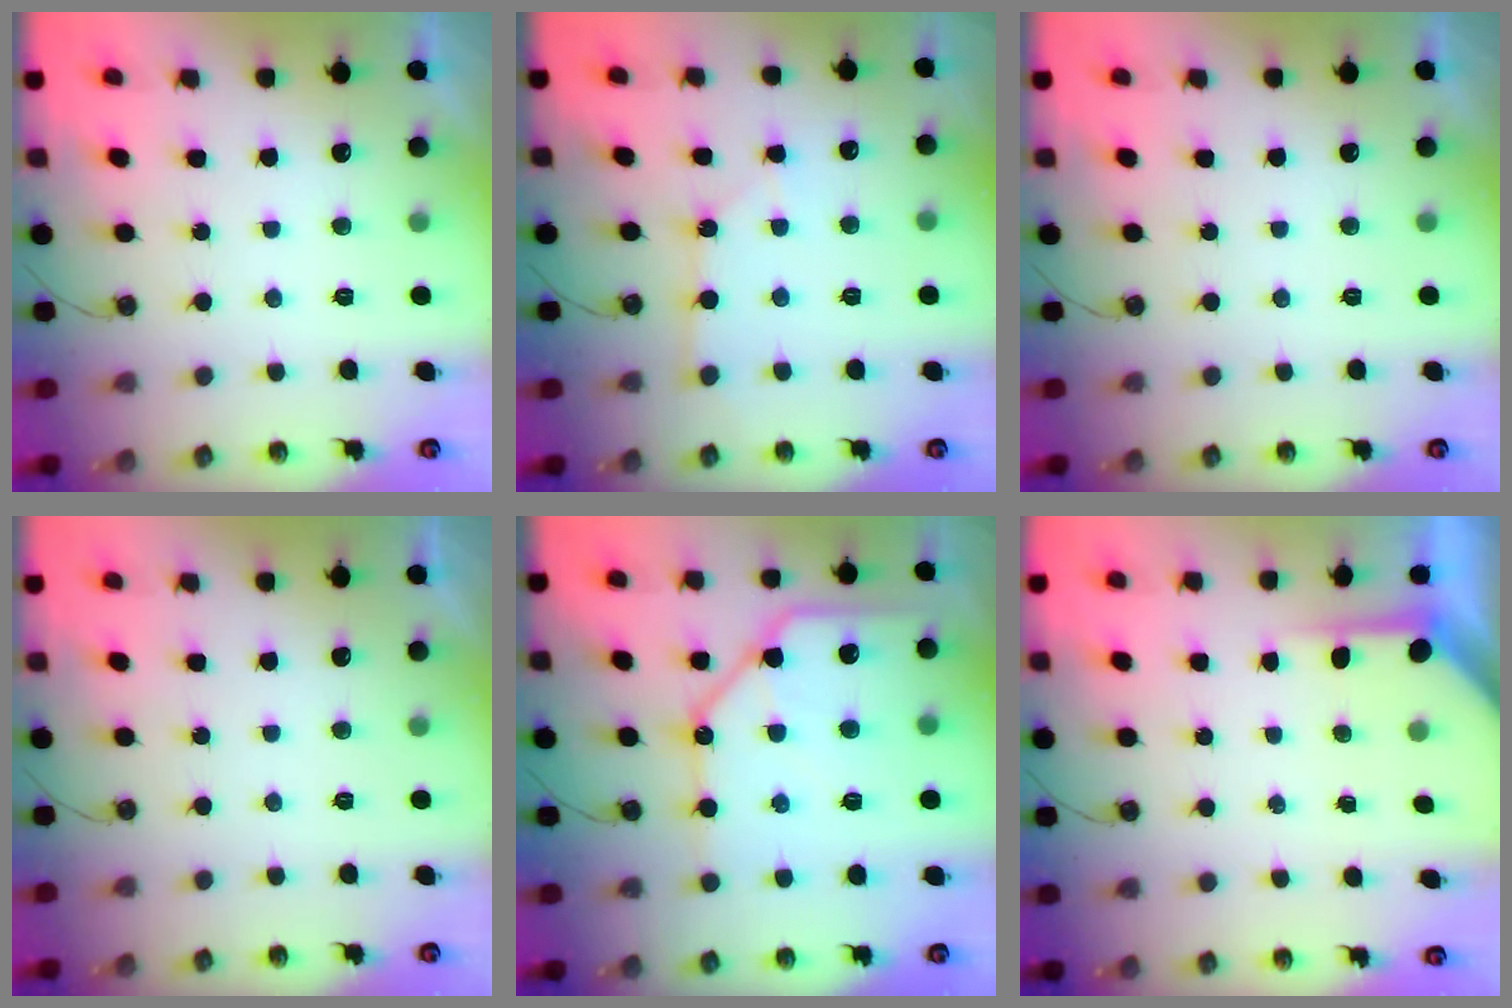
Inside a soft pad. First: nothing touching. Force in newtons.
{"total": 2.9, "press": 2.9, "slide": 0.4}
{"total": 0.0}
{"total": 0.0}
{"total": 14.2, "press": 14.1, "slide": 1.9}
{"total": 3.7, "press": 3.6, "slide": 0.4}